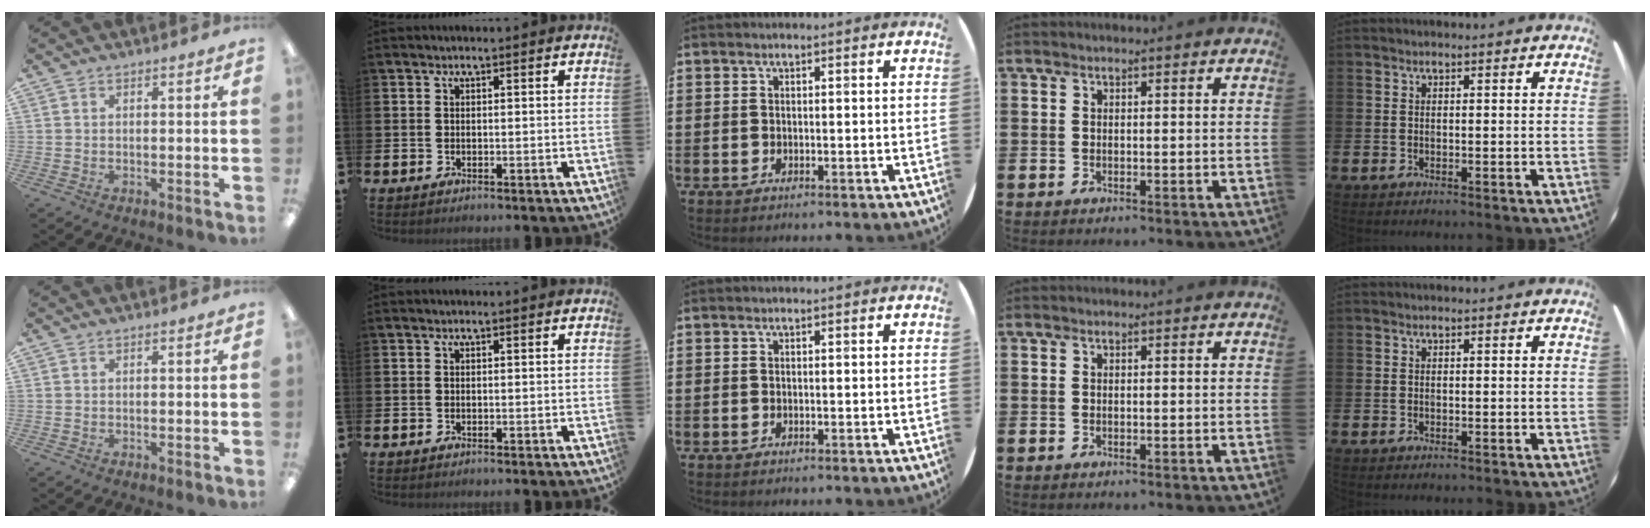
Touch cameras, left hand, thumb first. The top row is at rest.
{}